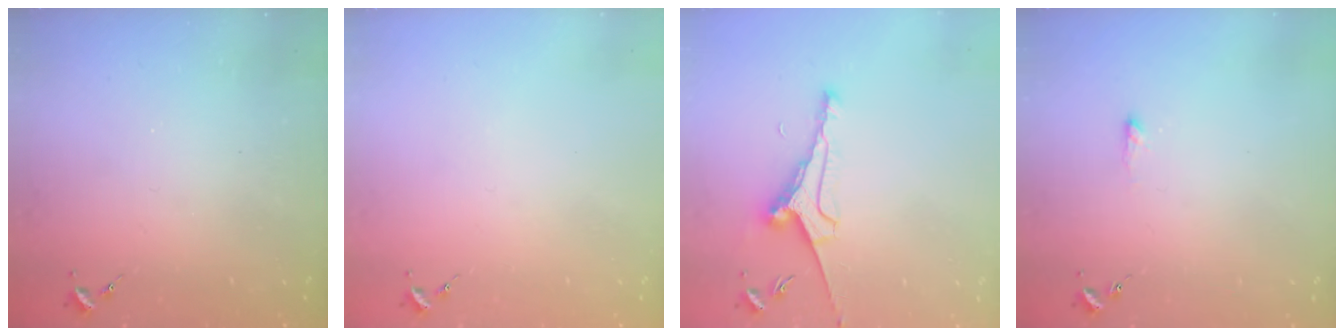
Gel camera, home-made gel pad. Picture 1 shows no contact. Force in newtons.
{"total": 0.0}
{"total": 8.2, "press": 8.1, "slide": 1.0}
{"total": 2.7, "press": 2.7, "slide": 0.5}